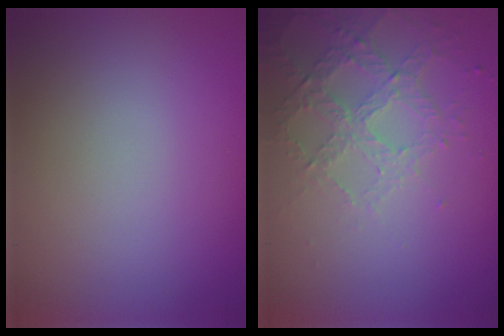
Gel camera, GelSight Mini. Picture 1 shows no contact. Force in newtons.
{"total": 3.4, "press": 2.9, "slide": 1.8}